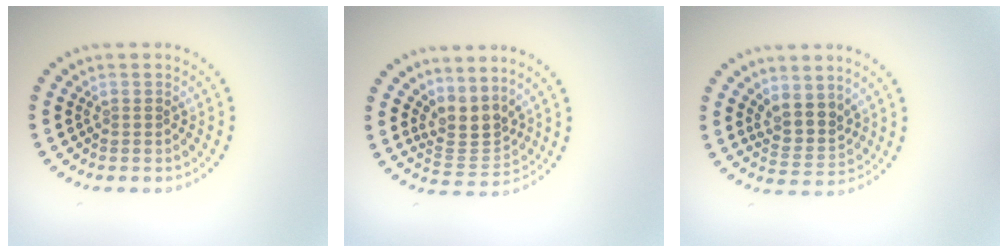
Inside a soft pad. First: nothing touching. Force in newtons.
{"total": 3.1, "press": 2.3, "slide": 2.0}
{"total": 2.9, "press": 2.3, "slide": 1.7}